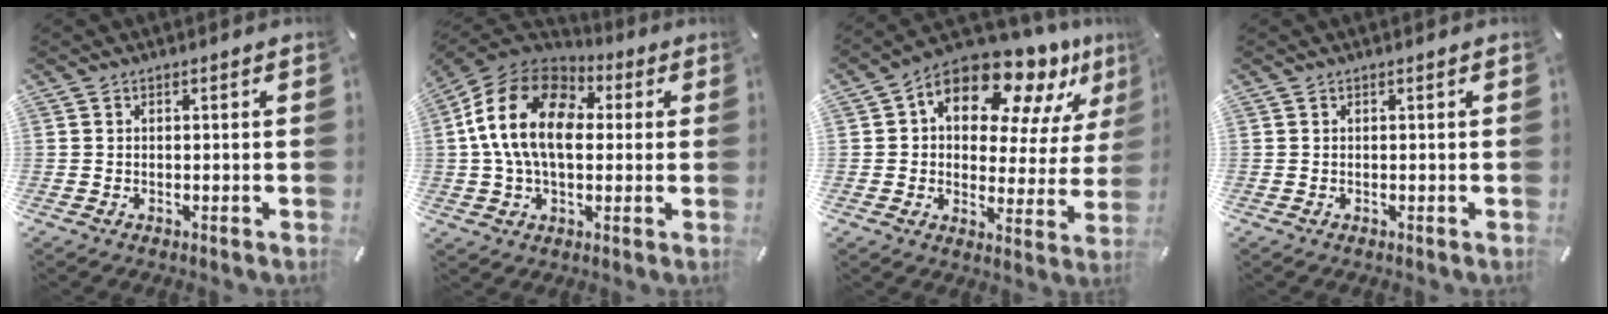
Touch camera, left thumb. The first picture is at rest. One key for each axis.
{"total": 16.7, "fx": 1.6, "fy": 11.9, "fz": 11.5, "tx": -0.250, "ty": 0.014, "tz": 0.026}
{"total": 15.5, "fx": 10.5, "fy": 7.7, "fz": 8.5, "tx": -0.138, "ty": -0.079, "tz": 0.180}
{"total": 0.0}